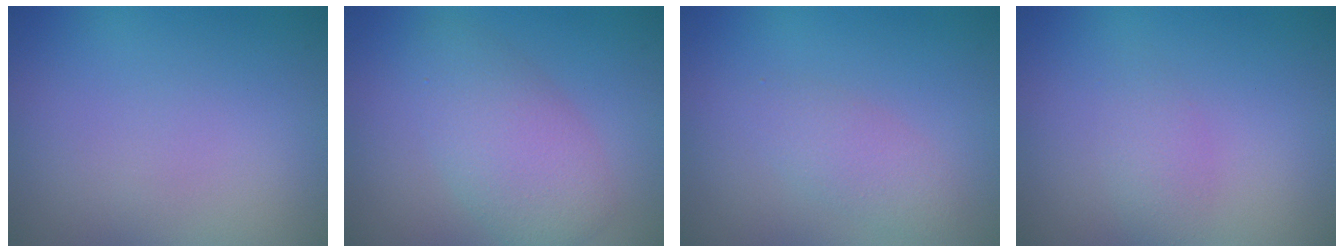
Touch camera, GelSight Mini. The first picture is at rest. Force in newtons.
{"total": 4.9, "press": 4.9, "slide": 0.1}
{"total": 2.0, "press": 2.0, "slide": 0.1}
{"total": 1.5, "press": 1.5, "slide": 0.0}